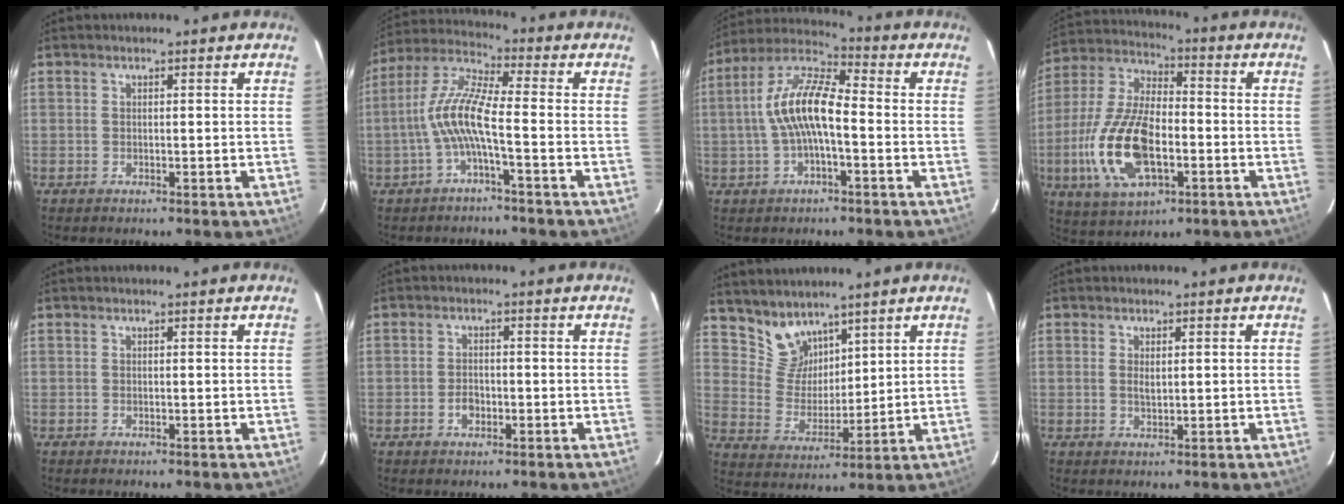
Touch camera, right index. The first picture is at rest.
{"total": 8.9, "force": [-2.5, 1.0, 8.5], "torque": [-0.195, 0.014, -0.049]}
{"total": 11.4, "force": [-1.4, 3.8, 10.6], "torque": [-0.214, 0.018, -0.030]}
{"total": 18.2, "force": [-5.0, 8.5, 15.3], "torque": [-0.334, -0.007, -0.090]}
{"total": 0.0}
{"total": 2.7, "force": [-1.1, 1.9, 1.6], "torque": [-0.030, 0.004, -0.020]}
{"total": 7.9, "force": [6.4, 4.5, 1.4], "torque": [-0.022, 0.006, 0.135]}
{"total": 1.8, "force": [0.3, 0.9, 1.5], "torque": [-0.028, 0.000, 0.006]}